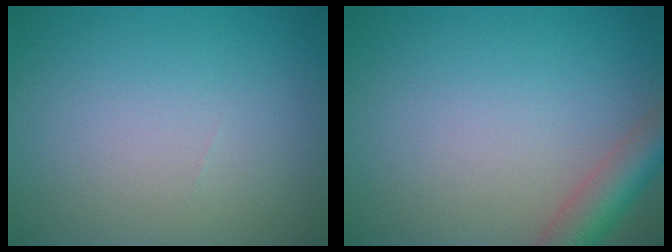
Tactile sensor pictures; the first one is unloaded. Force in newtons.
{"total": 4.3, "press": 4.3, "slide": 0.3}